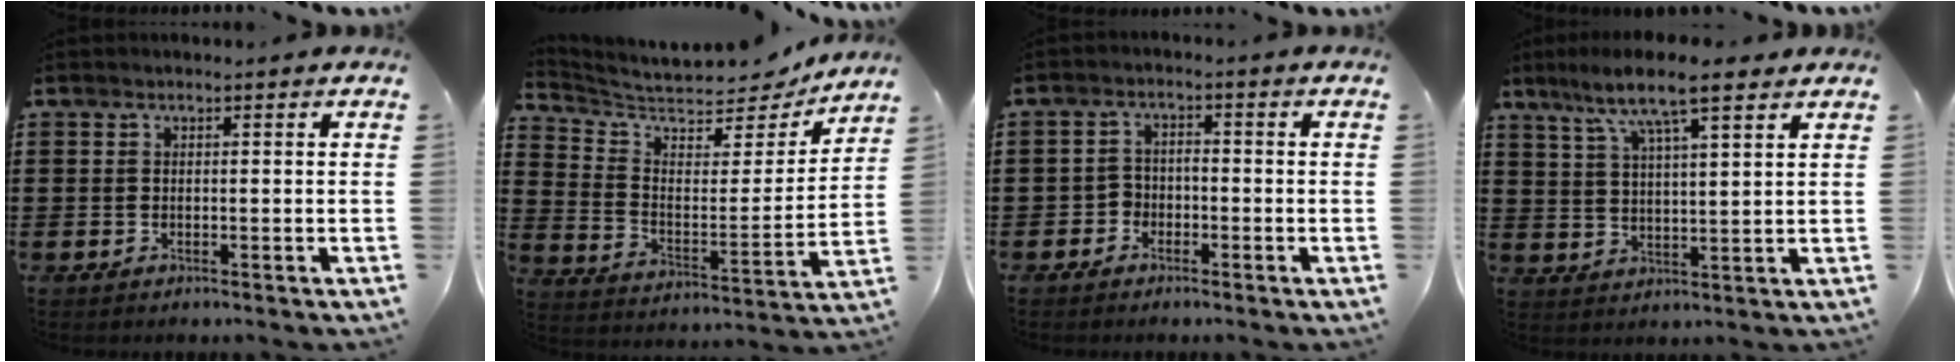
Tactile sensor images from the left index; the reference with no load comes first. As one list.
[{"total": 6.5, "force": [6.0, 1.7, 2.0], "torque": [-0.073, -0.046, 0.101]}, {"total": 2.2, "force": [-1.7, 1.3, 0.4], "torque": [-0.014, 0.005, -0.039]}, {"total": 8.2, "force": [6.1, 1.1, 5.4], "torque": [-0.123, -0.015, 0.106]}]